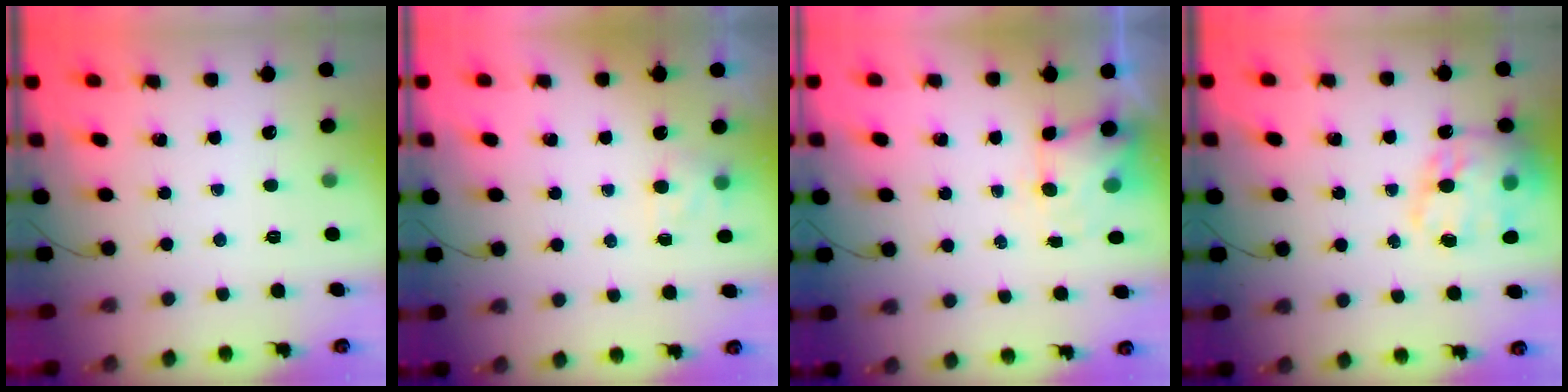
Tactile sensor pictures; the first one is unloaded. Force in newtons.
{"total": 4.5, "press": 4.3, "slide": 1.4}
{"total": 4.0, "press": 4.0, "slide": 0.7}
{"total": 20.4, "press": 19.9, "slide": 4.4}